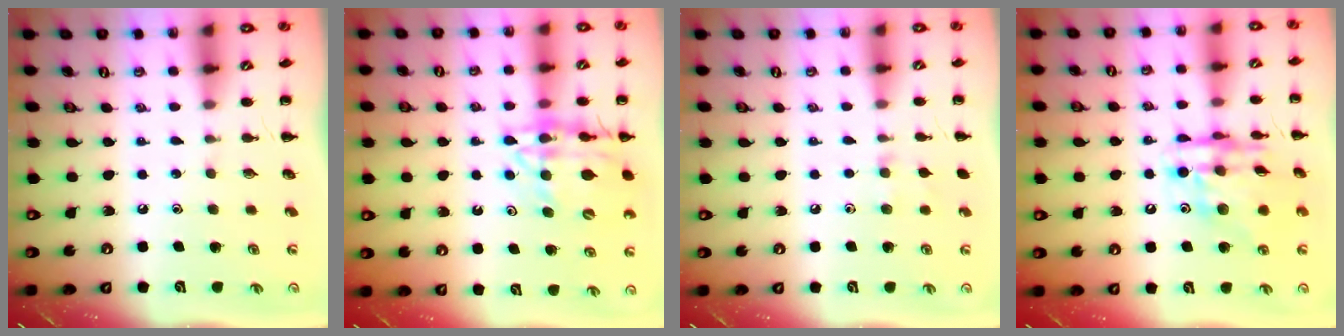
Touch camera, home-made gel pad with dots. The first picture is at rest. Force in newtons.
{"total": 16.5, "press": 16.3, "slide": 2.7}
{"total": 5.9, "press": 5.7, "slide": 1.7}
{"total": 14.9, "press": 14.4, "slide": 3.9}